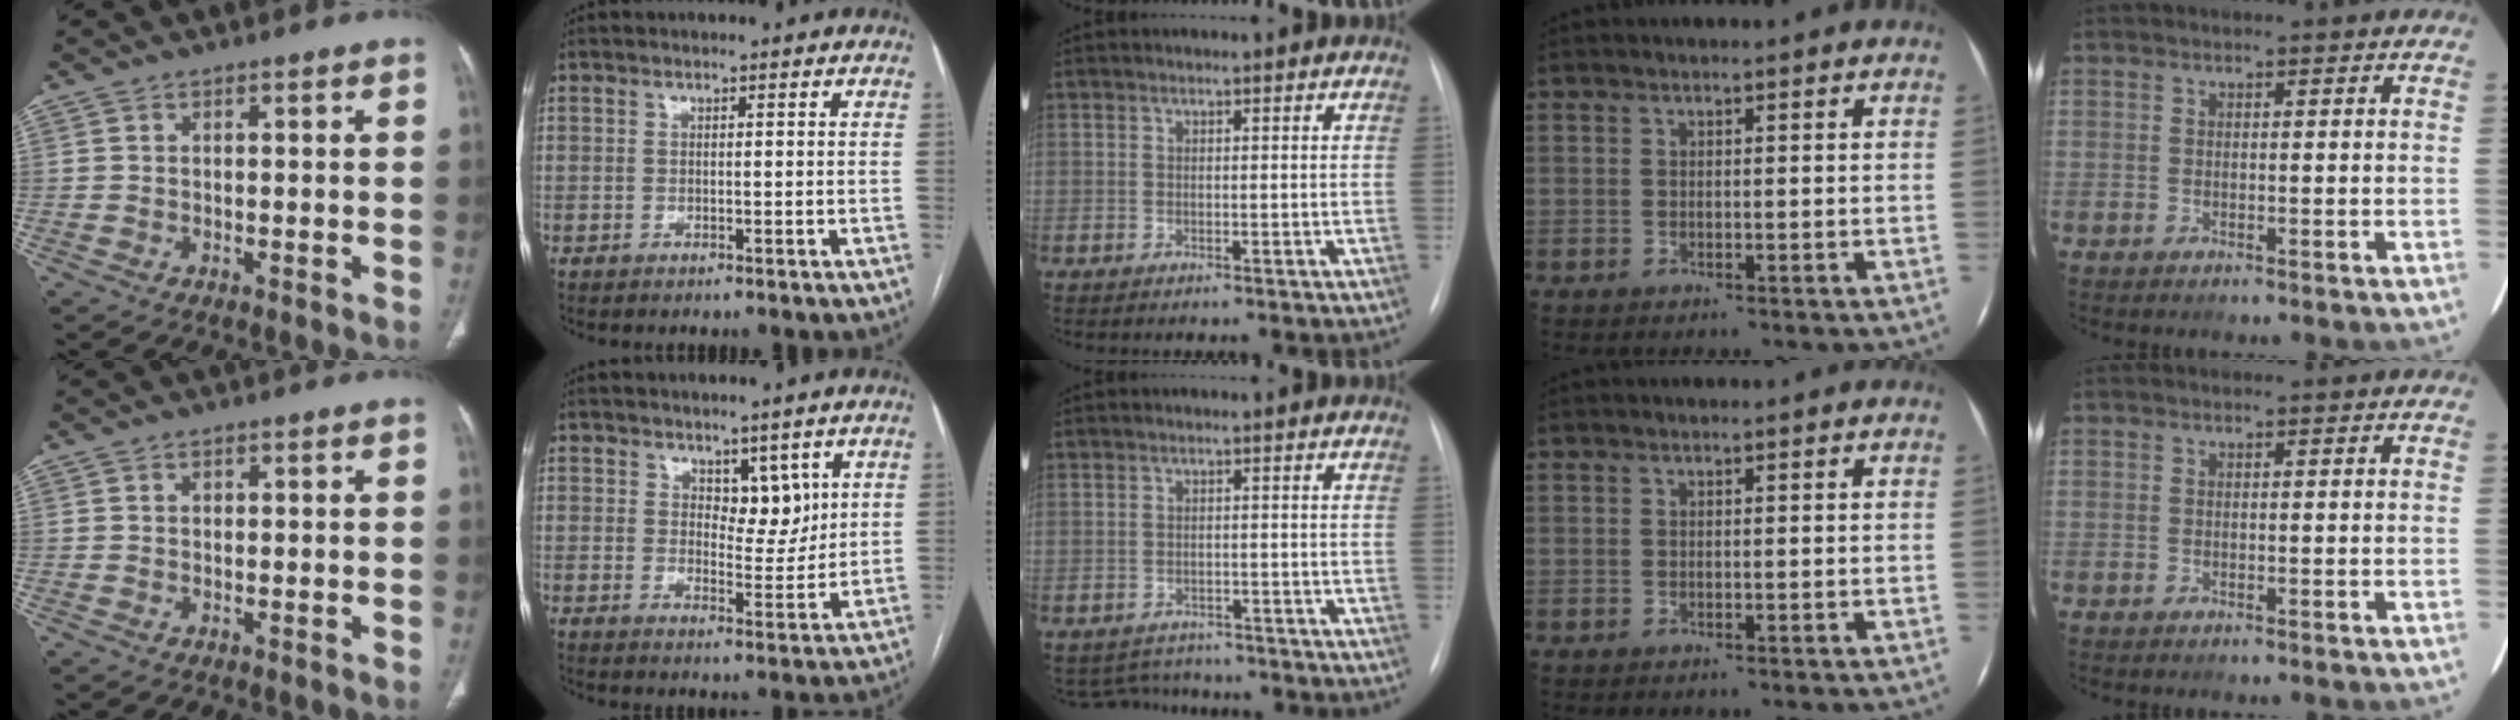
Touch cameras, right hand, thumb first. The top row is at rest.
{"thumb": {"total": 0.6, "force": [0.2, 0.5, 0.3], "torque": [-0.003, 0.000, 0.005]}, "index": {"total": 5.1, "force": [2.6, 2.7, 3.4], "torque": [-0.043, -0.005, 0.045]}, "middle": {"total": 4.5, "force": [-4.3, 1.5, -0.4], "torque": [0.004, 0.011, -0.060]}}